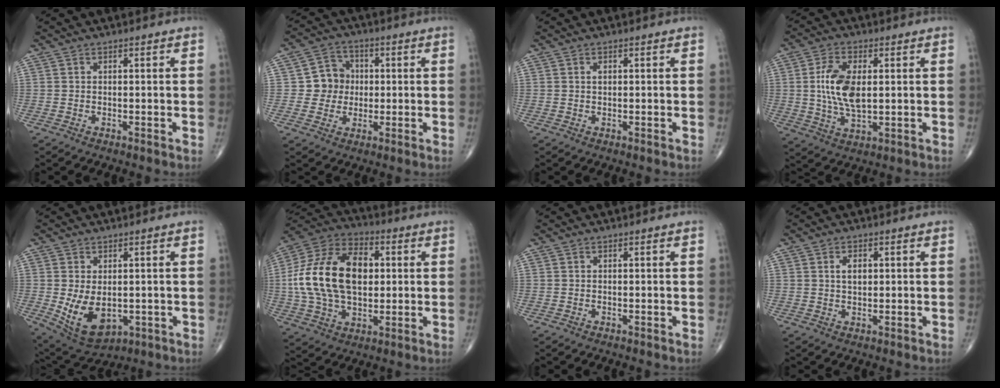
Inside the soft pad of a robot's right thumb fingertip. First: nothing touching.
{"total": 6.9, "force": [0.1, 6.5, 2.1], "torque": [0.002, 0.011, -0.007]}
{"total": 0.8, "force": [0.2, 0.5, 0.6], "torque": [-0.009, 0.002, 0.004]}
{"total": 10.1, "force": [1.1, 5.1, 8.6], "torque": [-0.170, -0.006, 0.025]}
{"total": 10.0, "force": [-1.3, 6.1, 7.7], "torque": [-0.126, -0.013, 0.001]}
{"total": 22.3, "force": [1.8, 14.0, 17.2], "torque": [-0.322, 0.017, 0.031]}
{"total": 0.0}
{"total": 2.9, "force": [0.7, 1.8, 2.2], "torque": [-0.030, -0.002, 0.012]}